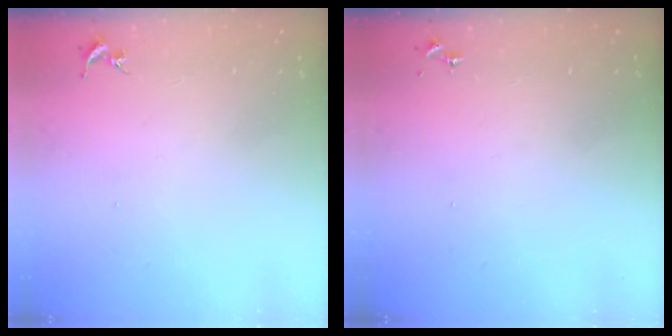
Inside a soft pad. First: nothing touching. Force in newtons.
{"total": 0.0}